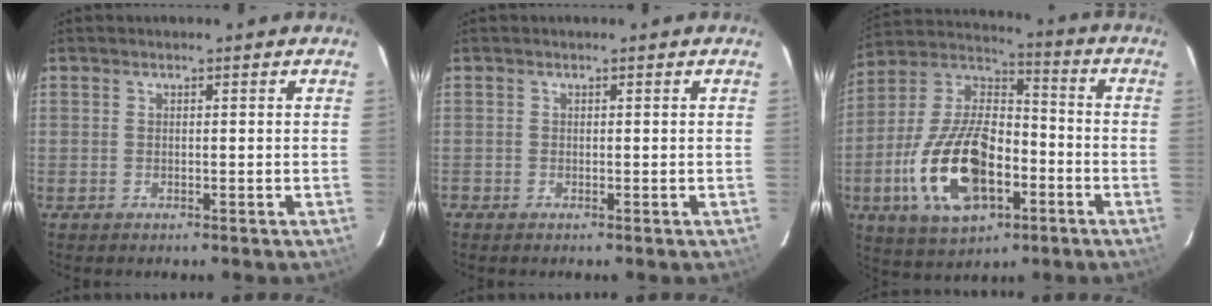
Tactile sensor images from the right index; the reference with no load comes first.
{"total": 0.6, "force": [-0.4, 0.5, 0.0], "torque": [0.001, 0.001, -0.010]}
{"total": 20.8, "force": [-7.1, 11.0, 16.1], "torque": [-0.340, 0.001, -0.119]}